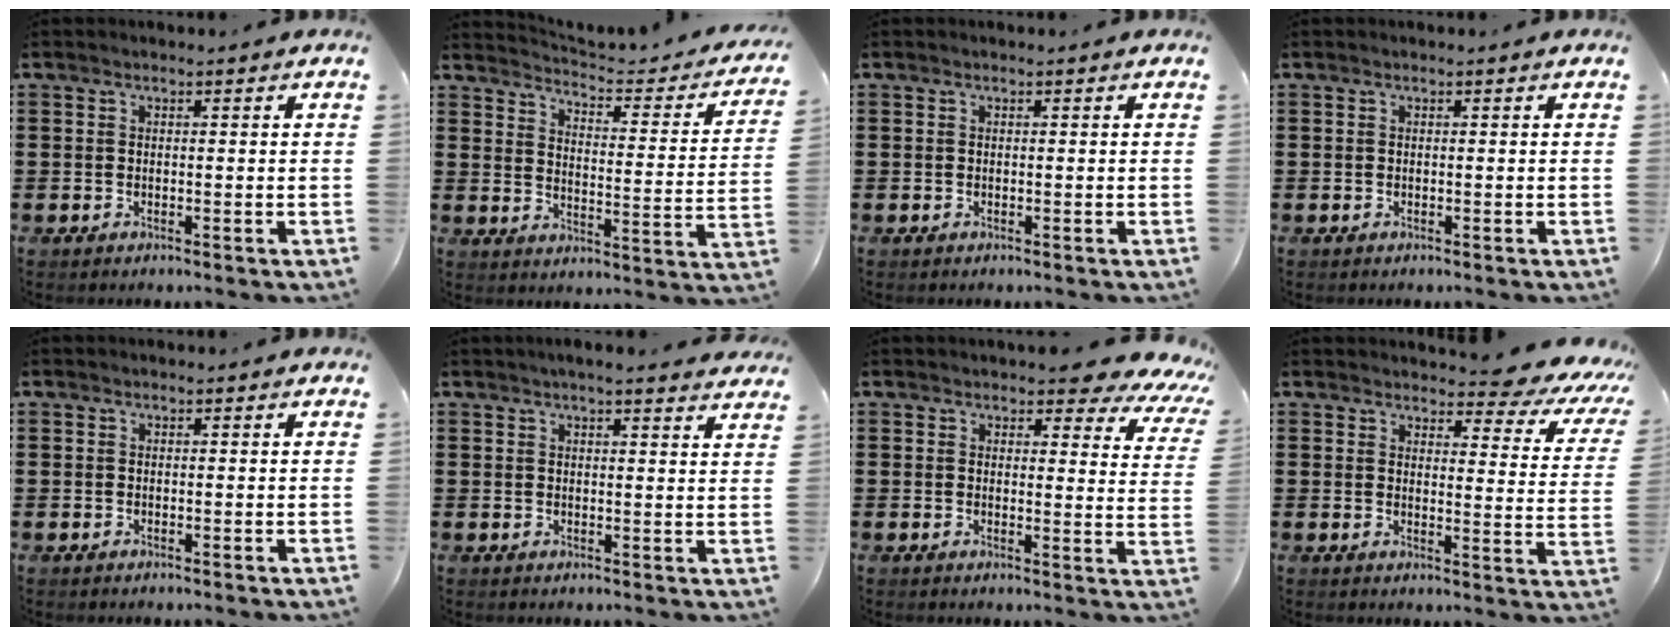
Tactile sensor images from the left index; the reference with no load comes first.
{"total": 2.9, "force": [2.7, -0.3, 0.9], "torque": [-0.032, -0.034, 0.034]}
{"total": 0.0}
{"total": 0.0}
{"total": 0.0}
{"total": 3.0, "force": [2.8, -0.3, 0.9], "torque": [-0.026, -0.005, 0.052]}
{"total": 5.1, "force": [4.5, 1.2, 2.0], "torque": [-0.033, -0.022, 0.078]}
{"total": 5.1, "force": [4.4, 0.8, 2.3], "torque": [-0.043, -0.034, 0.071]}